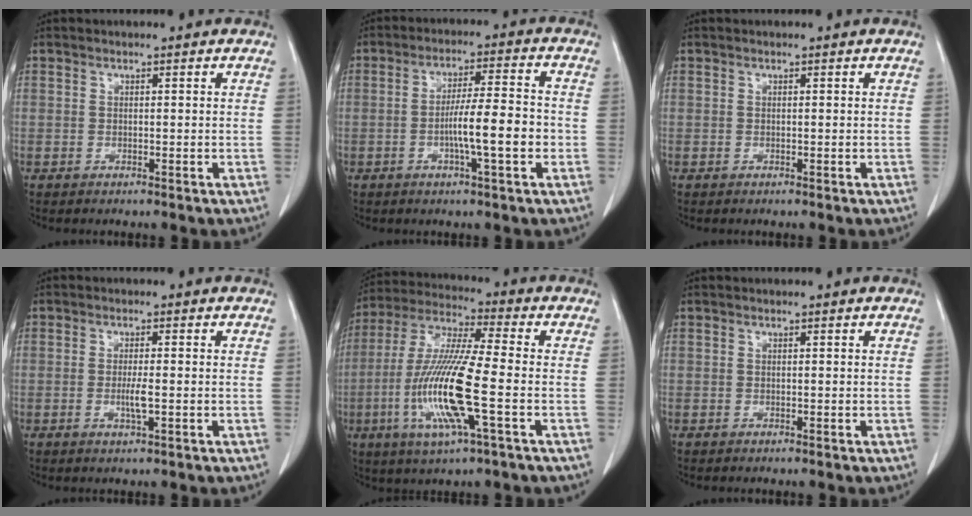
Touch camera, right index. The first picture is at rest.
{"total": 8.4, "force": [-2.1, 0.5, 8.2], "torque": [-0.139, 0.006, -0.038]}
{"total": 0.0}
{"total": 2.7, "force": [-0.6, 0.1, 2.6], "torque": [-0.053, -0.005, -0.010]}
{"total": 15.5, "force": [-3.7, 0.9, 15.0], "torque": [-0.315, -0.013, -0.075]}
{"total": 0.0}